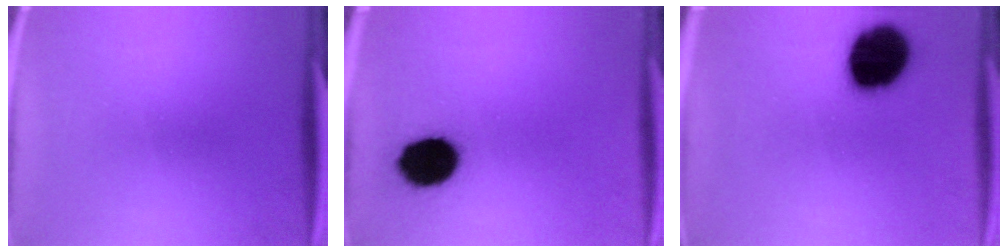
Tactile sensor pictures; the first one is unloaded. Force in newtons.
{"total": 13.2}
{"total": 19.6}